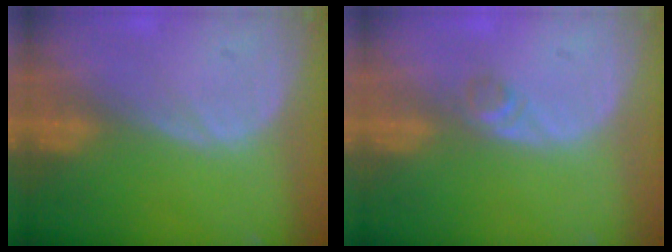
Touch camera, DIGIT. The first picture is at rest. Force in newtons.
{"total": 1.6, "press": 1.4, "slide": 0.8}